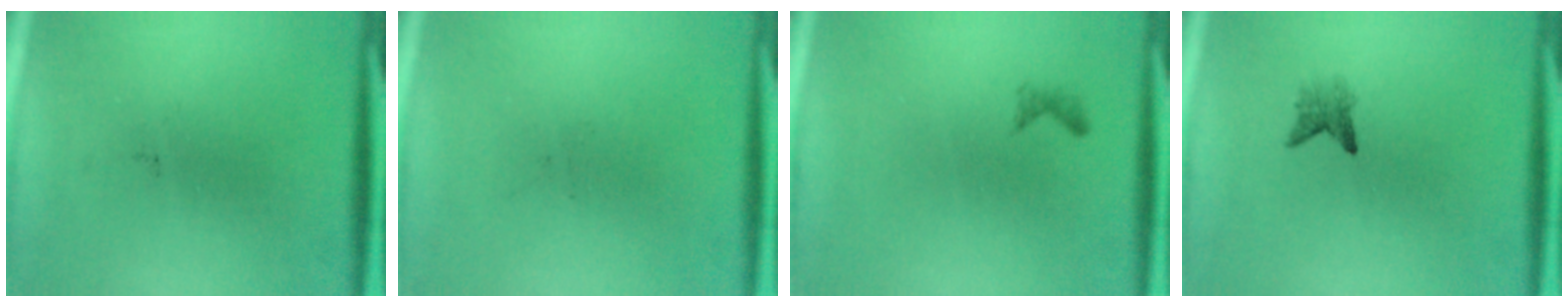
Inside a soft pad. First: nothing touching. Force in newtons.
{"total": 0.0}
{"total": 0.6}
{"total": 1.8}